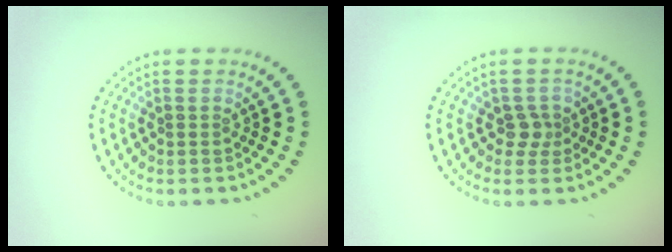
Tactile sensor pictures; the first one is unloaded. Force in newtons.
{"total": 1.6, "press": 1.3, "slide": 1.0}